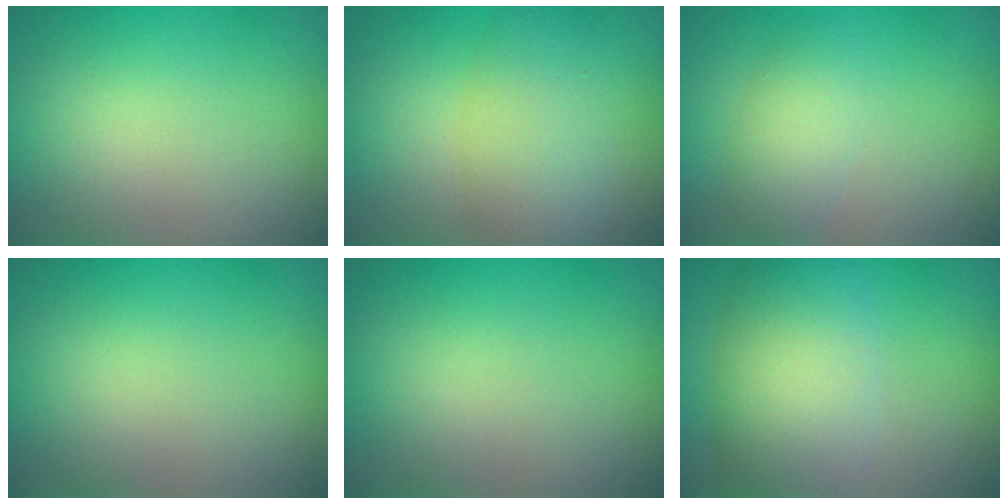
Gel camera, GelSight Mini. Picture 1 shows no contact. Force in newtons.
{"total": 5.4, "press": 5.4, "slide": 0.2}
{"total": 2.4, "press": 2.4, "slide": 0.0}
{"total": 0.0}
{"total": 0.0}
{"total": 7.9, "press": 7.9, "slide": 0.4}